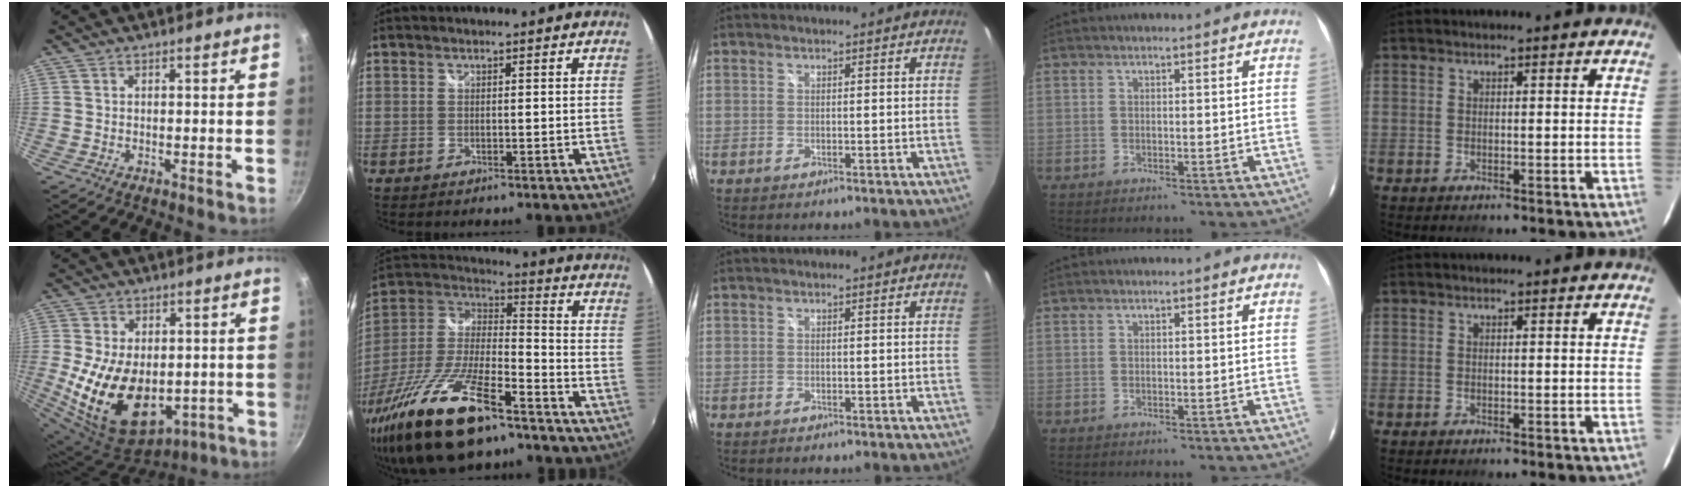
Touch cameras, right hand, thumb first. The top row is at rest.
{"thumb": {"total": 19.0, "force": [-2.7, 12.6, 14.1], "torque": [-0.242, -0.012, -0.020]}, "index": {"total": 26.1, "force": [-16.4, 8.7, 18.3], "torque": [-0.371, -0.045, -0.288]}}